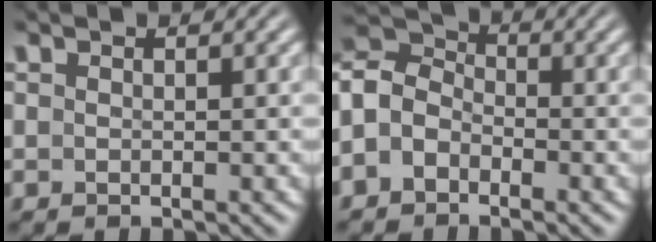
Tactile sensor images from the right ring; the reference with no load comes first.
{"total": 8.2, "force": [-0.1, 7.3, 3.7], "torque": [-0.096, -0.009, -0.013]}